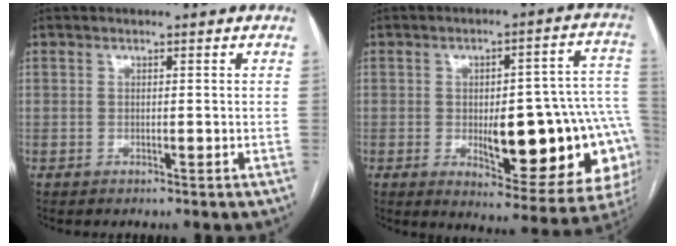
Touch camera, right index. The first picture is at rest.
{"total": 22.7, "force": [-4.1, 6.9, 21.2], "torque": [-0.178, 0.031, -0.025]}